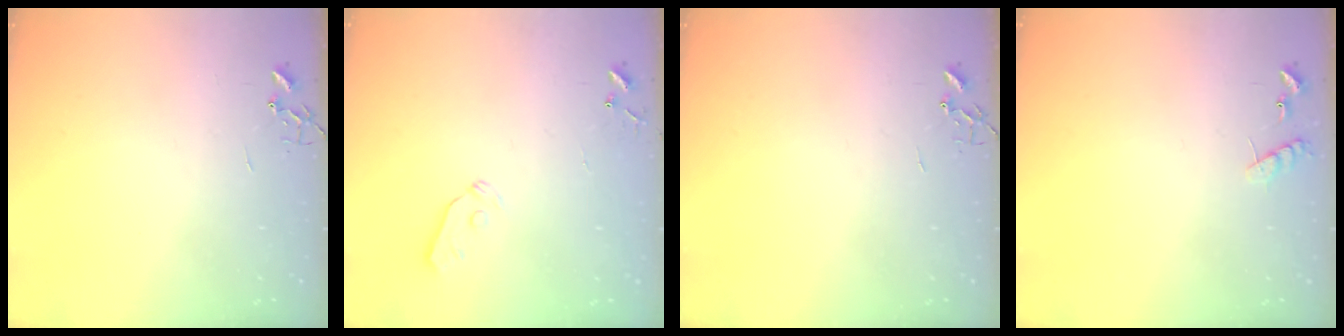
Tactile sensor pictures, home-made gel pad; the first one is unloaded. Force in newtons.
{"total": 5.2, "press": 5.2, "slide": 0.6}
{"total": 0.0}
{"total": 6.7, "press": 6.7, "slide": 0.4}